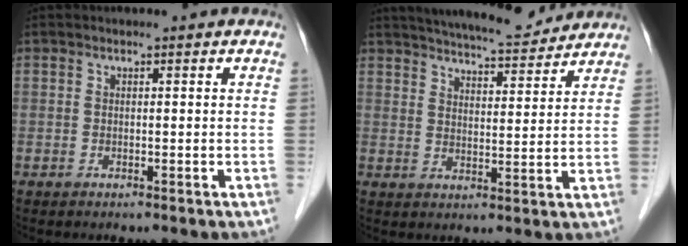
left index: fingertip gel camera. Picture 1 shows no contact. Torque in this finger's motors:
{"motor_torque": [0.78, -1.35, 0.35, 0.04]}